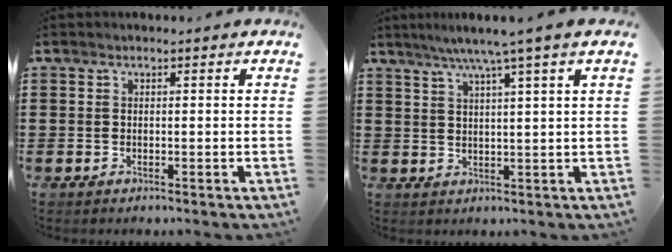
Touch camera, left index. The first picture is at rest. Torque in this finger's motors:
{"motor_torque": [1.08, -0.26, 0.92, 0.21]}